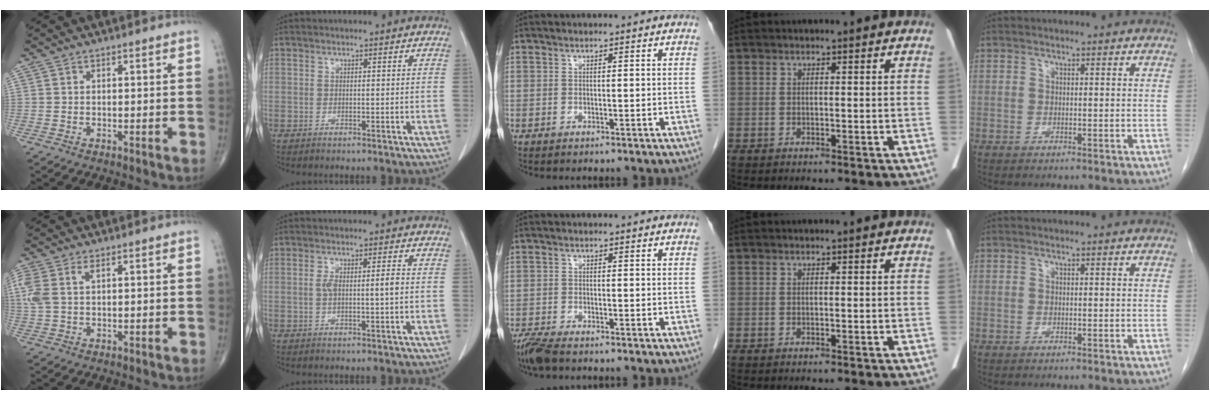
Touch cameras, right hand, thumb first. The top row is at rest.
{"thumb": {"total": 5.6, "force": [1.8, 2.8, 4.5], "torque": [-0.135, 0.018, 0.042]}, "index": {"total": 3.4, "force": [-0.1, 0.4, 3.4], "torque": [-0.066, 0.006, 0.001]}, "middle": {"total": 3.7, "force": [-3.1, 0.6, 2.0], "torque": [-0.048, -0.013, -0.058]}}